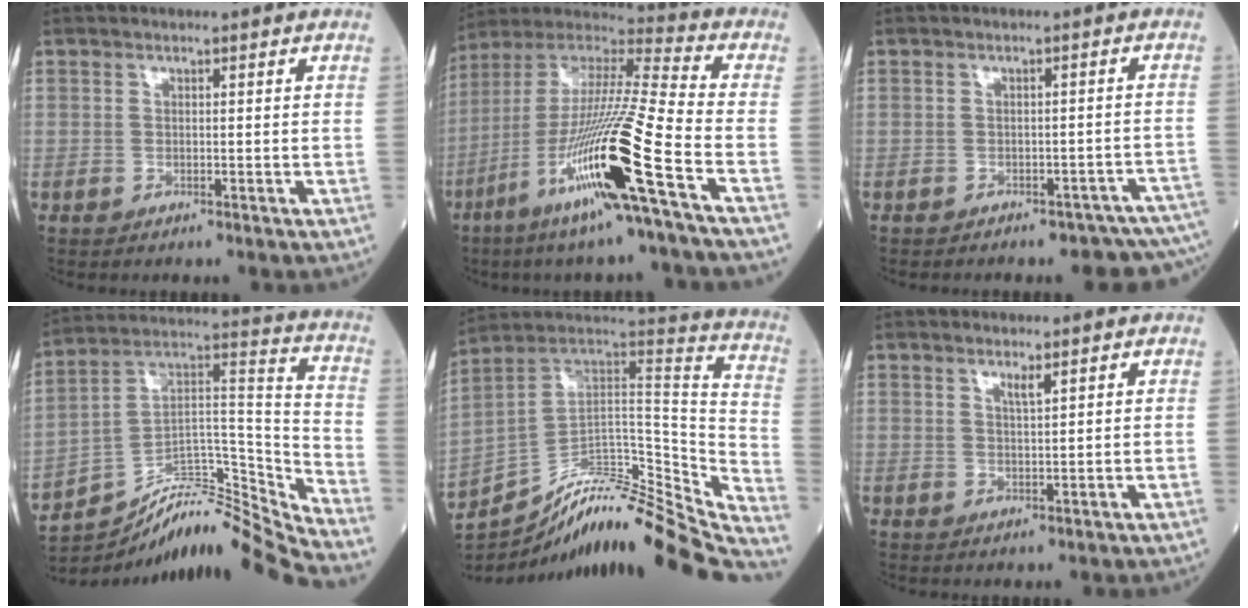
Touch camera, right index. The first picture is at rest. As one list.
[{"total": 21.3, "force": [-9.0, -0.6, 19.3], "torque": [-0.399, -0.042, -0.178]}, {"total": 10.6, "force": [-9.7, 2.8, 3.5], "torque": [-0.025, 0.020, -0.097]}, {"total": 17.0, "force": [-16.1, -0.2, 5.6], "torque": [-0.083, 0.069, -0.263]}, {"total": 31.3, "force": [-27.7, 4.8, 13.7], "torque": [-0.161, 0.021, -0.397]}, {"total": 1.5, "force": [1.0, -0.1, 1.1], "torque": [-0.020, -0.005, 0.019]}]